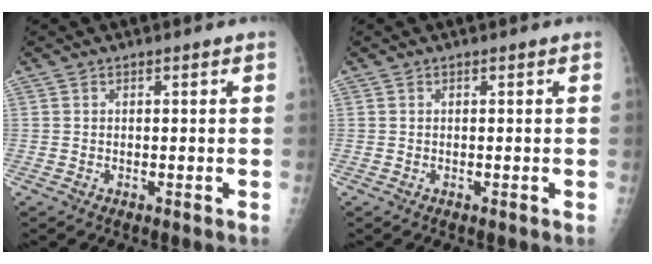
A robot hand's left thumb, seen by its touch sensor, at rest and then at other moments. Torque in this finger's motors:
{"motor_torque": [0.00, 0.00, -0.03, -0.06, 0.00]}